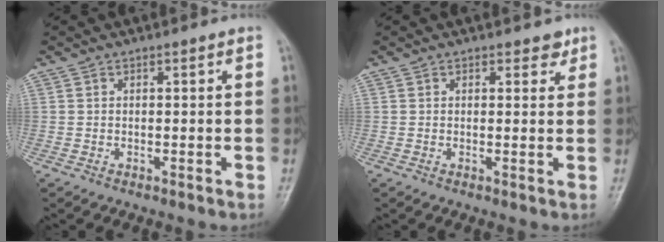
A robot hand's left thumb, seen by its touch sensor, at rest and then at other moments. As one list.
[{"total": 2.0, "force": [1.4, 1.2, 0.7], "torque": [0.009, -0.006, 0.013]}]